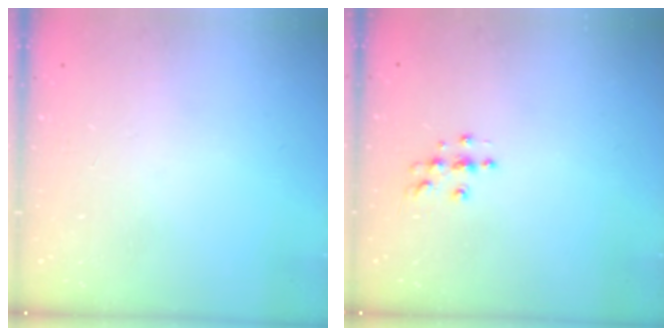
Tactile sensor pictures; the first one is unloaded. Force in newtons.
{"total": 5.1, "press": 5.1, "slide": 0.3}